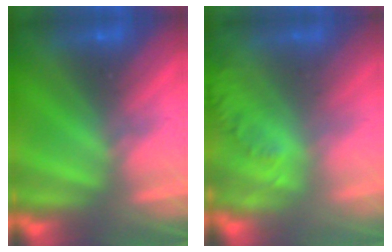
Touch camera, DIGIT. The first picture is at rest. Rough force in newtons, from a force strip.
{"total": 1.5}